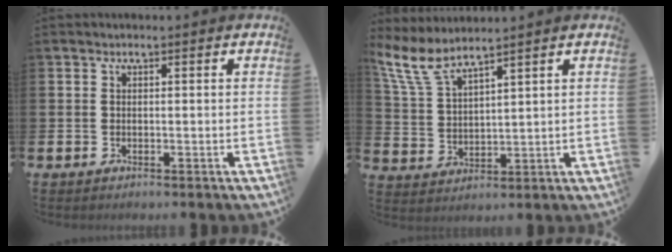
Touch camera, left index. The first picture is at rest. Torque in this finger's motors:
{"motor_torque": [2.14, 0.00, 0.93, 0.21]}